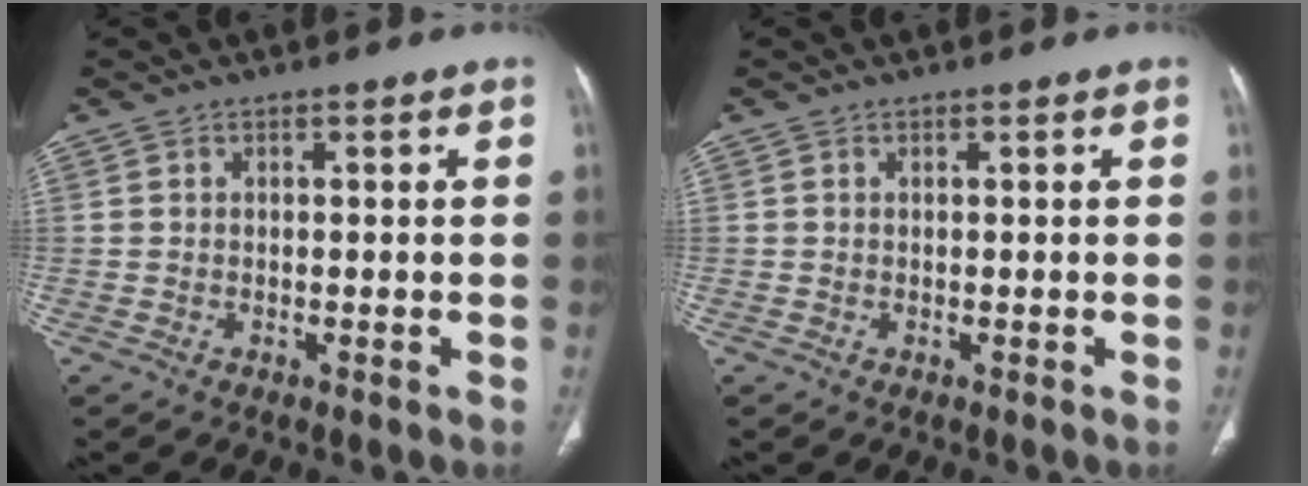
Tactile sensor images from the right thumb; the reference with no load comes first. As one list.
[{"total": 0.0}]